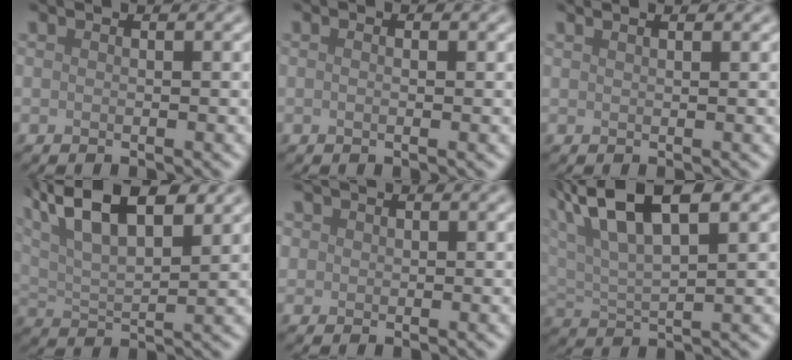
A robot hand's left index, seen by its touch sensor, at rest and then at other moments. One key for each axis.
{"total": 1.2, "fx": 0.4, "fy": 0.6, "fz": 0.9, "tx": -0.010, "ty": -0.008, "tz": -0.005}
{"total": 2.1, "fx": 1.5, "fy": 0.8, "fz": 1.2, "tx": -0.004, "ty": 0.001, "tz": -0.002}
{"total": 11.9, "fx": 6.9, "fy": 4.8, "fz": 8.4, "tx": -0.156, "ty": 0.038, "tz": 0.089}
{"total": 1.1, "fx": 0.5, "fy": 1.0, "fz": 0.2, "tx": 0.004, "ty": -0.002, "tz": 0.008}
{"total": 8.2, "fx": 4.9, "fy": 2.8, "fz": 6.0, "tx": -0.110, "ty": 0.024, "tz": 0.086}